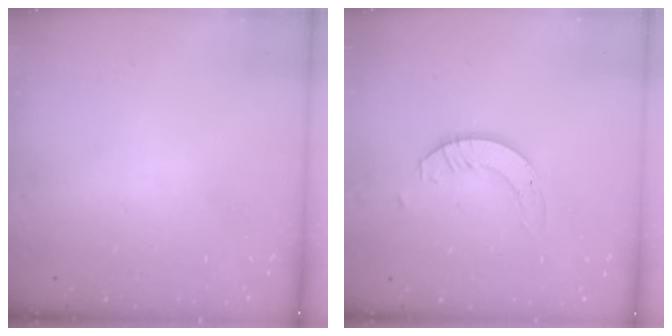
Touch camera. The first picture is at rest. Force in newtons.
{"total": 3.4, "press": 3.4, "slide": 0.0}